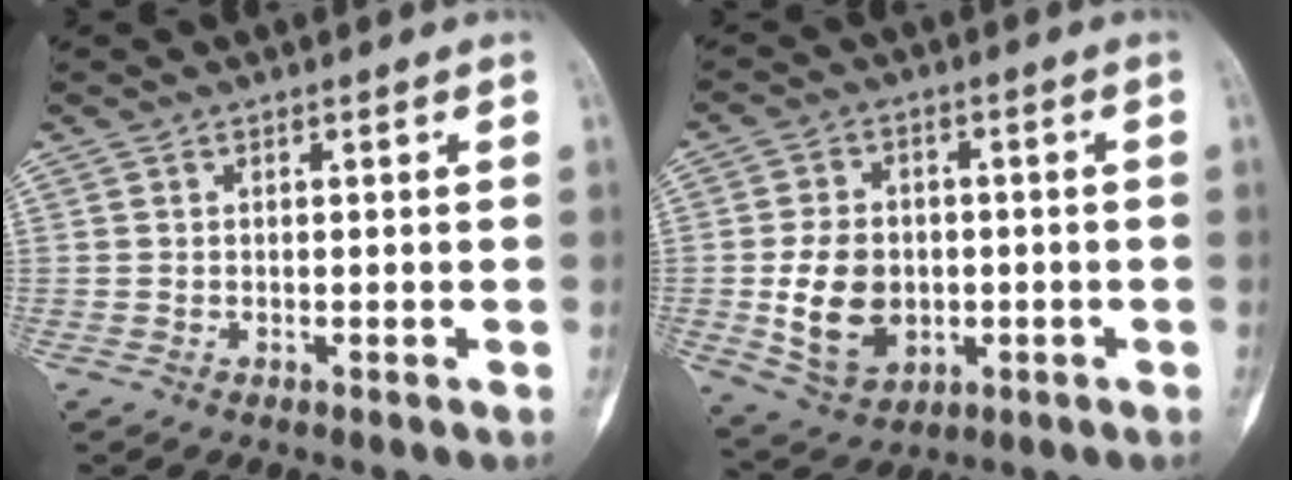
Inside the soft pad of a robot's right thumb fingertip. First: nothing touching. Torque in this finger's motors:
{"motor_torque": [0.86, 0.77, 1.06, -0.63, 0.32]}